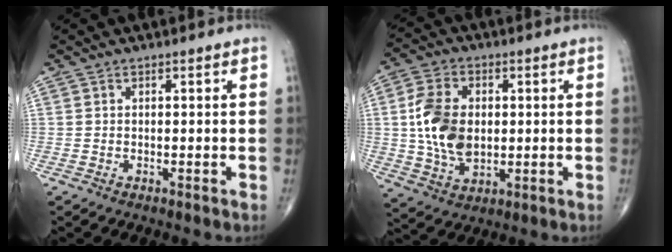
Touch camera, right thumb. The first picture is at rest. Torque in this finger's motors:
{"motor_torque": [1.04, 0.99, 1.28, 0.22, 0.13]}